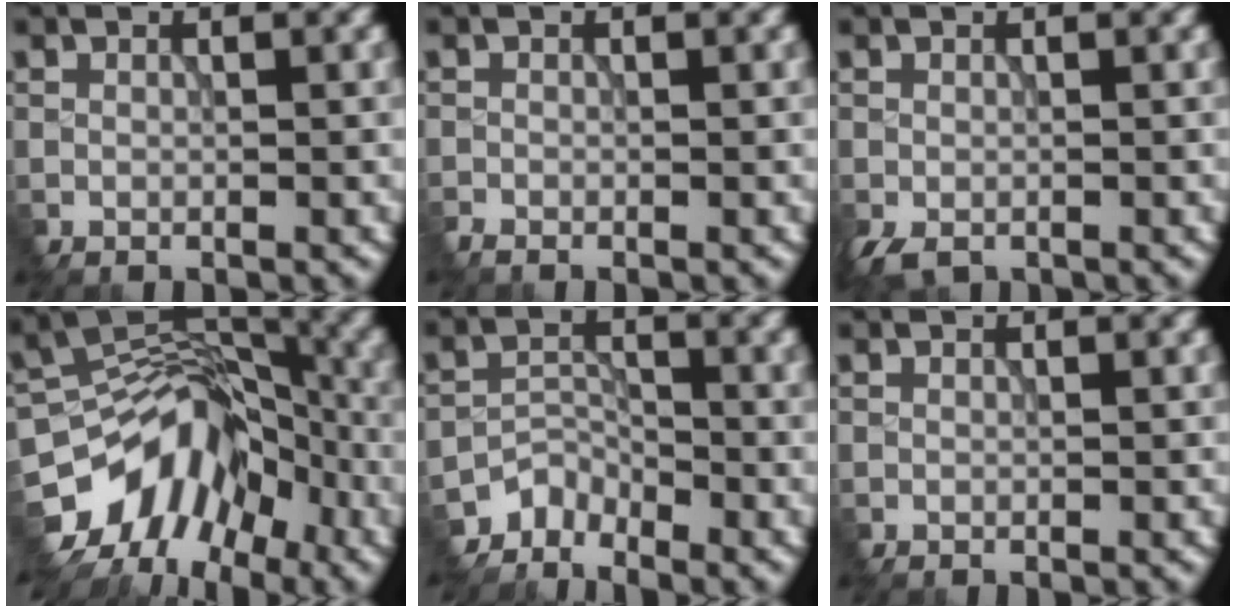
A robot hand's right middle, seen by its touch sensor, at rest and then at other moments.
{"total": 0.9, "force": [-0.9, 0.1, 0.1], "torque": [-0.006, -0.003, -0.020]}
{"total": 1.6, "force": [-0.8, 1.0, 0.8], "torque": [-0.024, -0.004, -0.017]}
{"total": 10.9, "force": [-6.8, 6.6, 5.4], "torque": [-0.084, 0.004, -0.127]}
{"total": 3.1, "force": [-2.9, 0.6, -1.1], "torque": [0.031, 0.003, -0.063]}
{"total": 0.0}